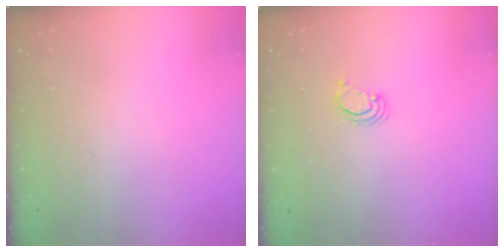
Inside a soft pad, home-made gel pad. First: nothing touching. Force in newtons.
{"total": 2.7, "press": 2.7, "slide": 0.2}